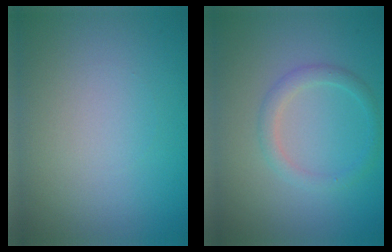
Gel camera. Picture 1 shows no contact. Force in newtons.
{"total": 1.9, "press": 1.8, "slide": 0.1}